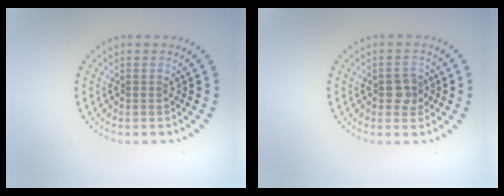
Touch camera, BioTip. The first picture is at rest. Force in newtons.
{"total": 2.1, "press": 2.0, "slide": 0.4}